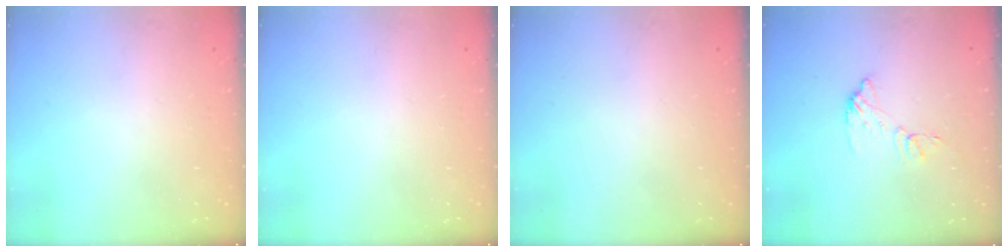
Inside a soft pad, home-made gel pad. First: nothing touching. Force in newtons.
{"total": 0.0}
{"total": 0.0}
{"total": 8.1, "press": 8.1, "slide": 0.1}